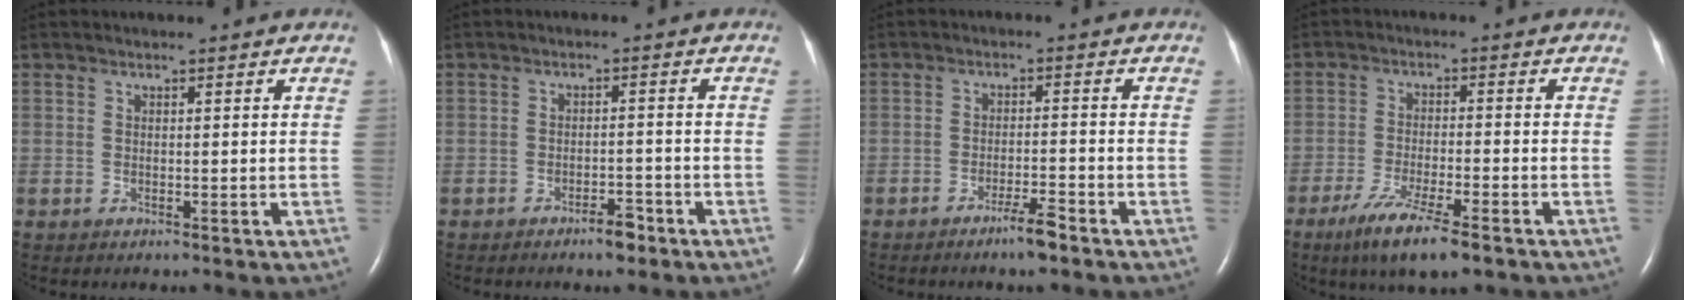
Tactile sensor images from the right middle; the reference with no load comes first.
{"total": 3.0, "force": [-2.3, 0.9, 1.8], "torque": [-0.027, 0.002, -0.036]}
{"total": 3.3, "force": [-2.5, 0.0, 2.1], "torque": [-0.041, -0.003, -0.045]}
{"total": 9.1, "force": [-5.9, 0.9, 6.8], "torque": [-0.132, -0.023, -0.096]}